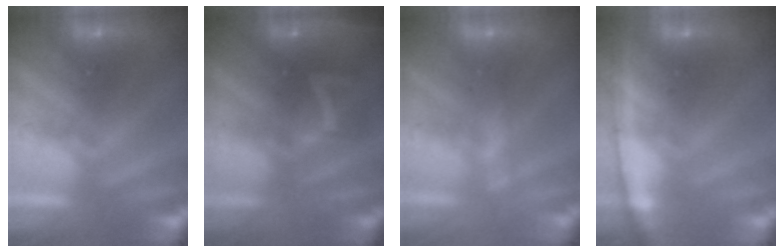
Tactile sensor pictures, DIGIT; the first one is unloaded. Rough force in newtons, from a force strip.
{"total": 7.8}
{"total": 2.6}
{"total": 1.6}